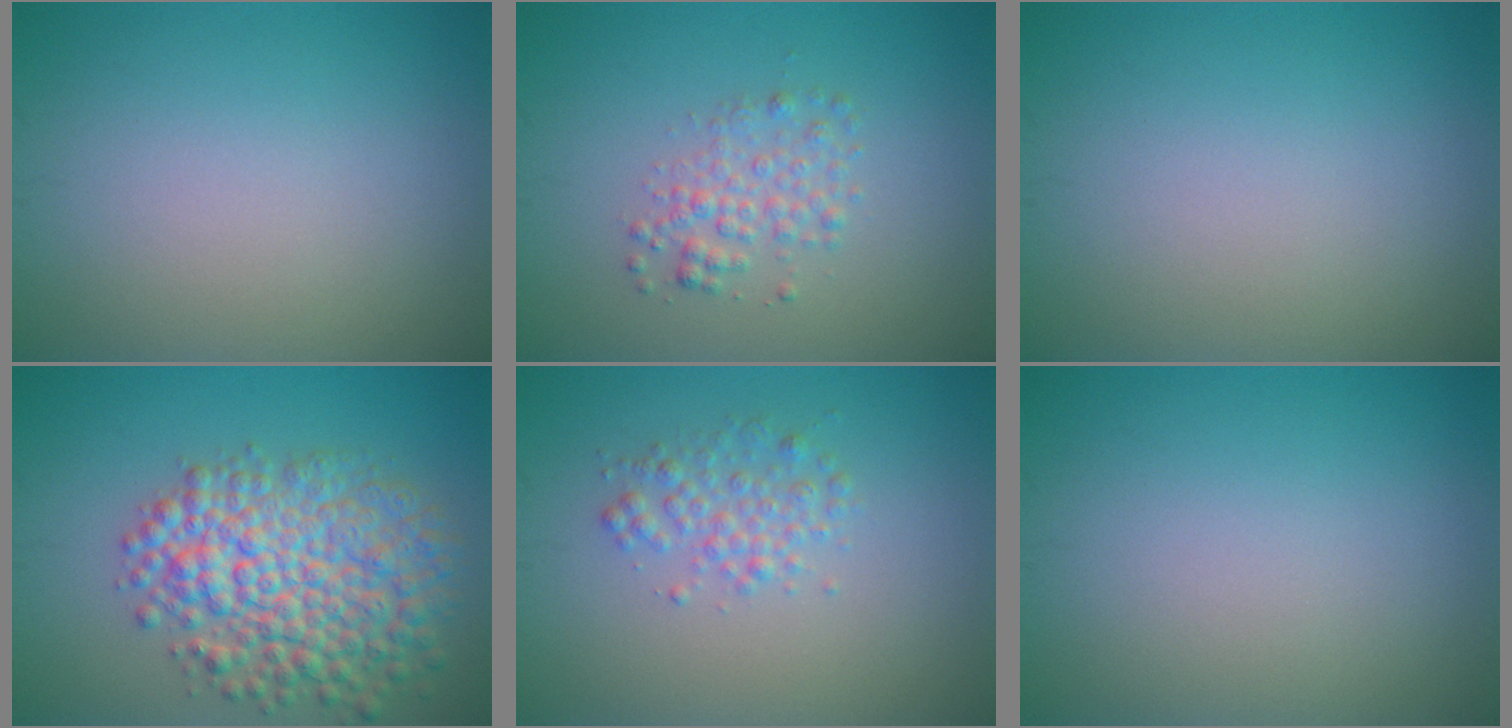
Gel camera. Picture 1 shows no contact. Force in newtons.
{"total": 2.3, "press": 2.3, "slide": 0.1}
{"total": 0.0}
{"total": 8.3, "press": 8.3, "slide": 0.2}
{"total": 2.0, "press": 2.0, "slide": 0.0}
{"total": 0.0}